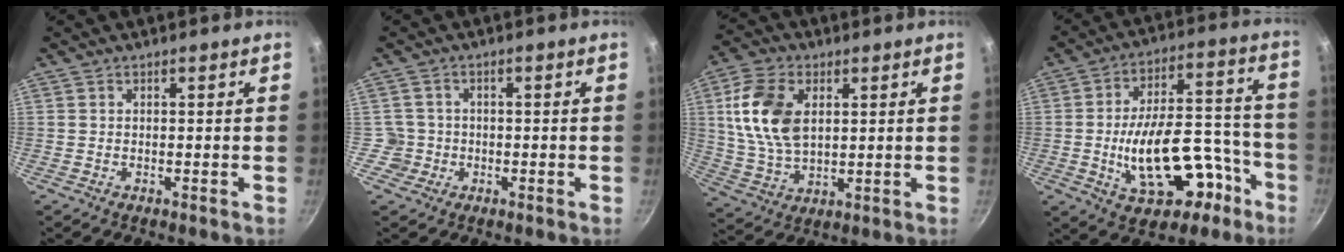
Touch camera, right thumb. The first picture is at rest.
{"total": 3.4, "force": [-0.7, 3.3, 0.1], "torque": [0.026, 0.019, -0.010]}
{"total": 14.0, "force": [3.3, 8.8, 10.4], "torque": [-0.186, -0.010, 0.067]}
{"total": 20.9, "force": [-7.4, 11.3, 15.9], "torque": [-0.207, 0.070, -0.091]}